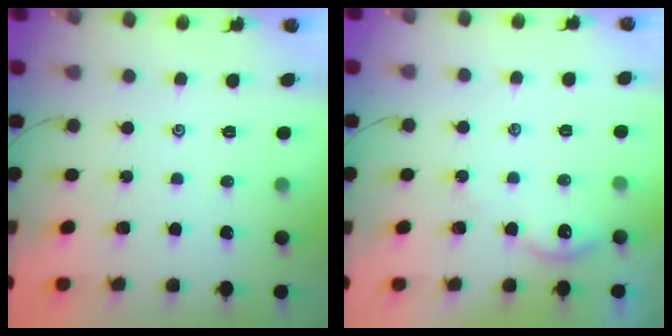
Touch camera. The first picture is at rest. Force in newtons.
{"total": 4.6, "press": 4.5, "slide": 0.5}